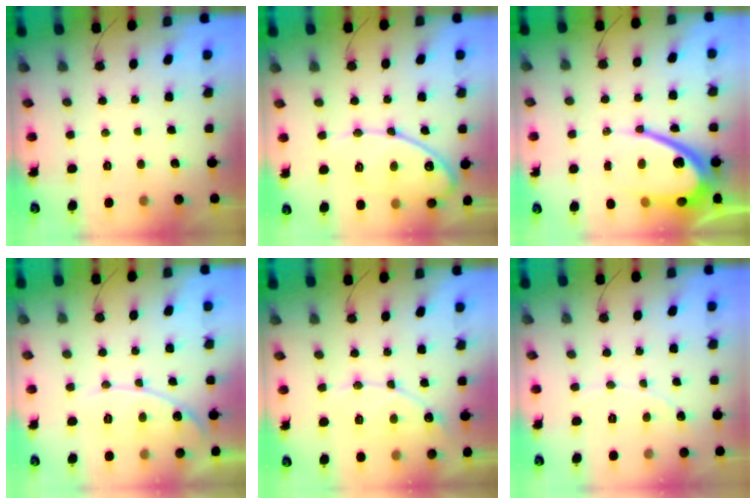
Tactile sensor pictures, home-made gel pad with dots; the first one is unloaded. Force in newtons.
{"total": 16.7, "press": 16.6, "slide": 0.9}
{"total": 17.9, "press": 17.8, "slide": 1.1}
{"total": 11.5, "press": 11.4, "slide": 1.0}
{"total": 10.7, "press": 10.6, "slide": 1.0}
{"total": 2.5, "press": 2.5, "slide": 0.1}